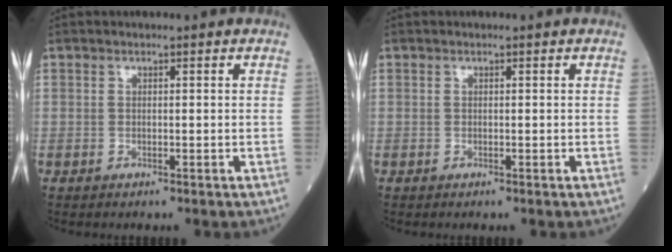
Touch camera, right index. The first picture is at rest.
{"total": 0.0}